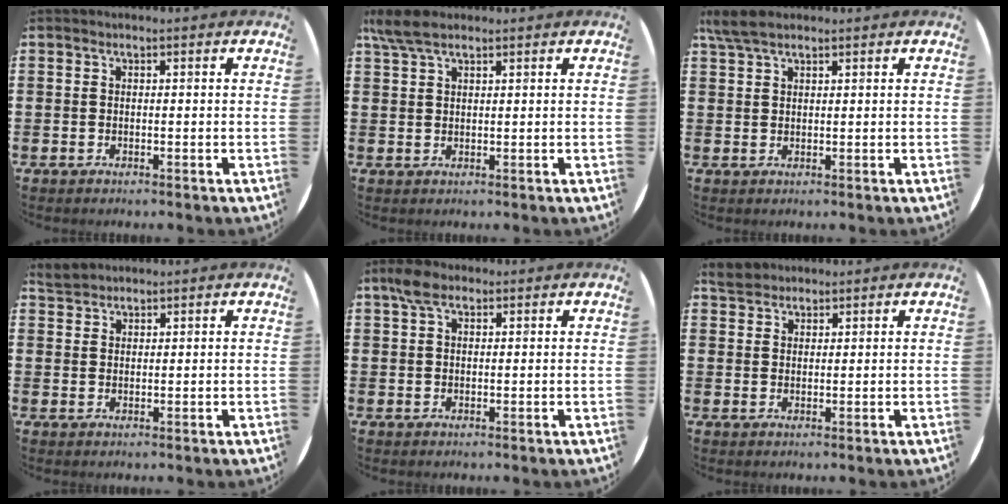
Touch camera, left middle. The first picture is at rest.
{"total": 3.8, "force": [2.7, 1.3, 2.3], "torque": [-0.053, 0.007, 0.051]}
{"total": 3.3, "force": [2.4, 1.1, 1.9], "torque": [-0.043, 0.007, 0.046]}
{"total": 2.1, "force": [2.0, 0.6, 0.1], "torque": [-0.006, 0.005, 0.040]}
{"total": 3.1, "force": [2.1, 1.5, 1.7], "torque": [-0.030, 0.004, 0.036]}
{"total": 2.7, "force": [2.4, 1.1, 0.3], "torque": [-0.003, 0.003, 0.047]}